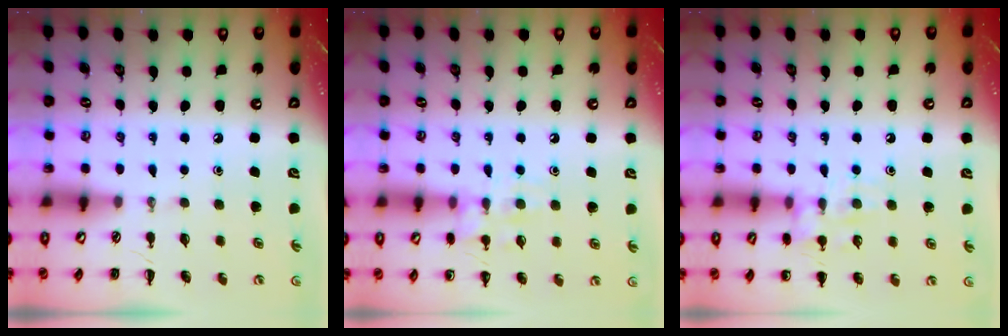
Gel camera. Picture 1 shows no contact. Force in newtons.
{"total": 9.2, "press": 9.2, "slide": 0.6}
{"total": 10.0, "press": 10.0, "slide": 0.9}